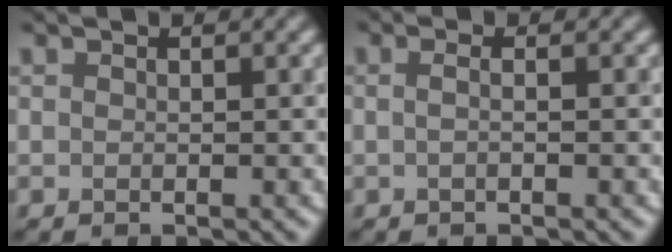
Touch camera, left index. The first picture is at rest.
{"total": 1.4, "force": [0.1, 0.9, 1.1], "torque": [0.001, 0.000, -0.021]}